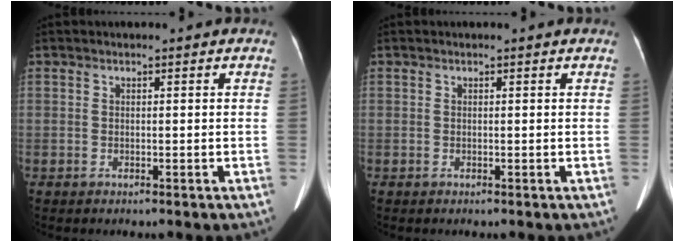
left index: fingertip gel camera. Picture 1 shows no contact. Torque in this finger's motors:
{"motor_torque": [0.02, 0.00, 0.05, 0.02]}